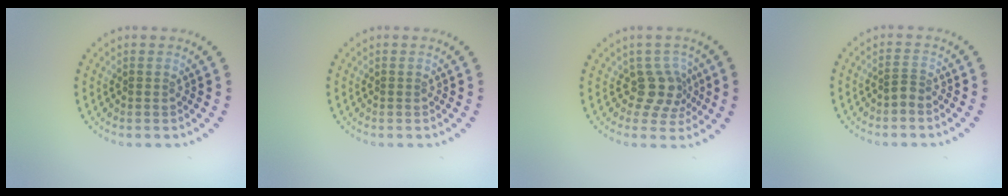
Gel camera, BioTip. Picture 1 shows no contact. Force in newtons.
{"total": 0.0}
{"total": 2.8, "press": 2.1, "slide": 1.8}
{"total": 0.8, "press": 0.5, "slide": 0.7}